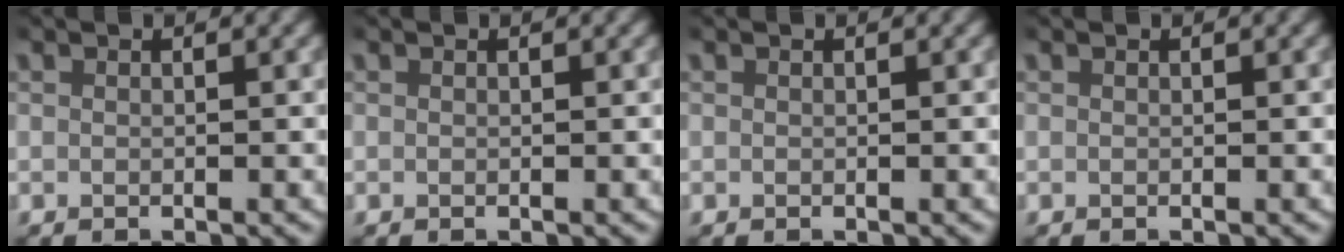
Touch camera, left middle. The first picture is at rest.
{"total": 0.0}
{"total": 0.0}
{"total": 0.0}